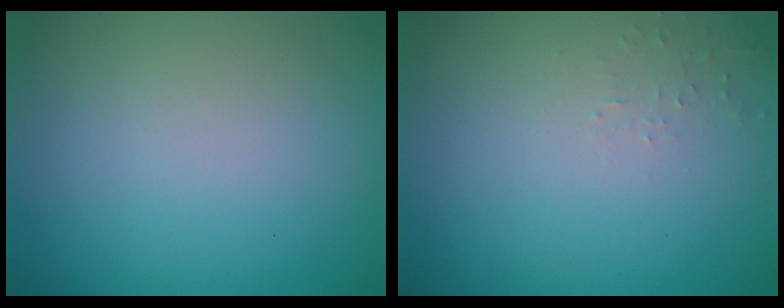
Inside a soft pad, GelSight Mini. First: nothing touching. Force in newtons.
{"total": 0.8, "press": 0.7, "slide": 0.1}